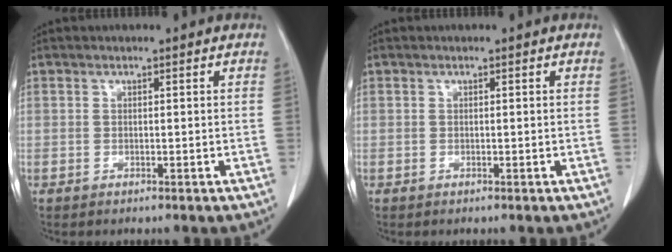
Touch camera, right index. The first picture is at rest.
{"total": 0.0}